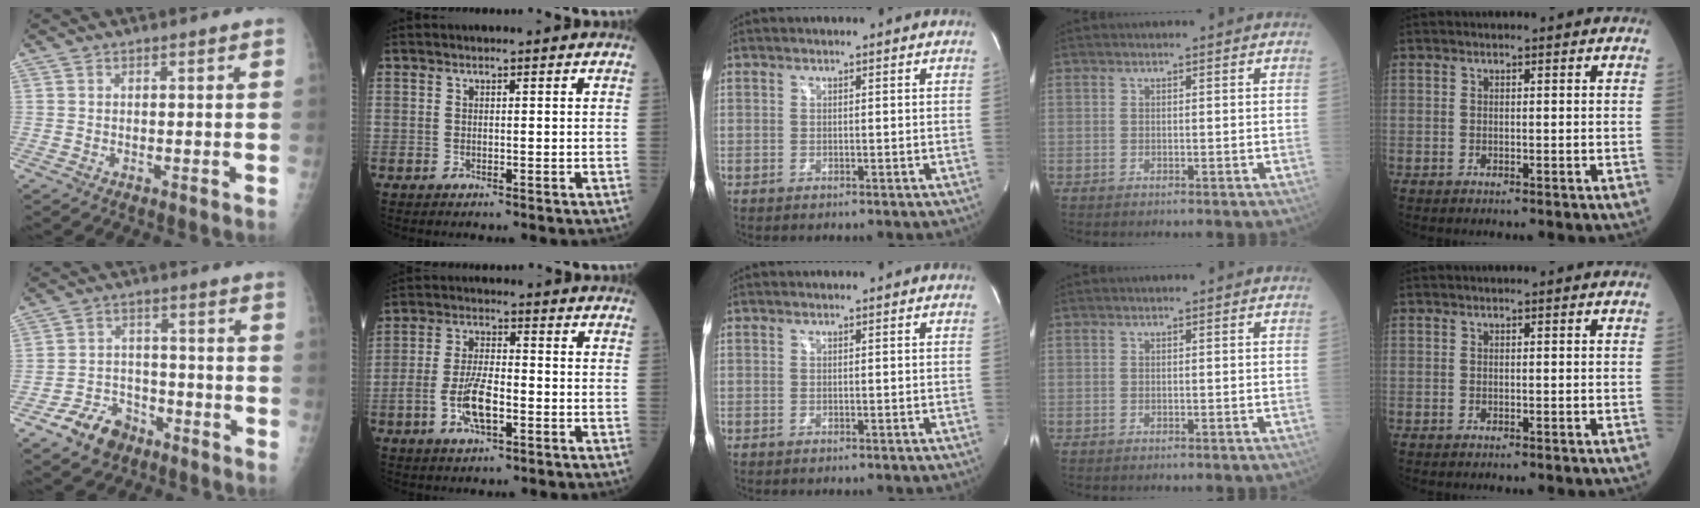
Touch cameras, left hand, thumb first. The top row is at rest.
{"thumb": {"total": 8.0, "force": [-5.2, 5.4, 2.7], "torque": [-0.023, 0.037, -0.088]}, "index": {"total": 7.3, "force": [-2.6, 2.5, 6.3], "torque": [-0.132, -0.002, -0.050]}}